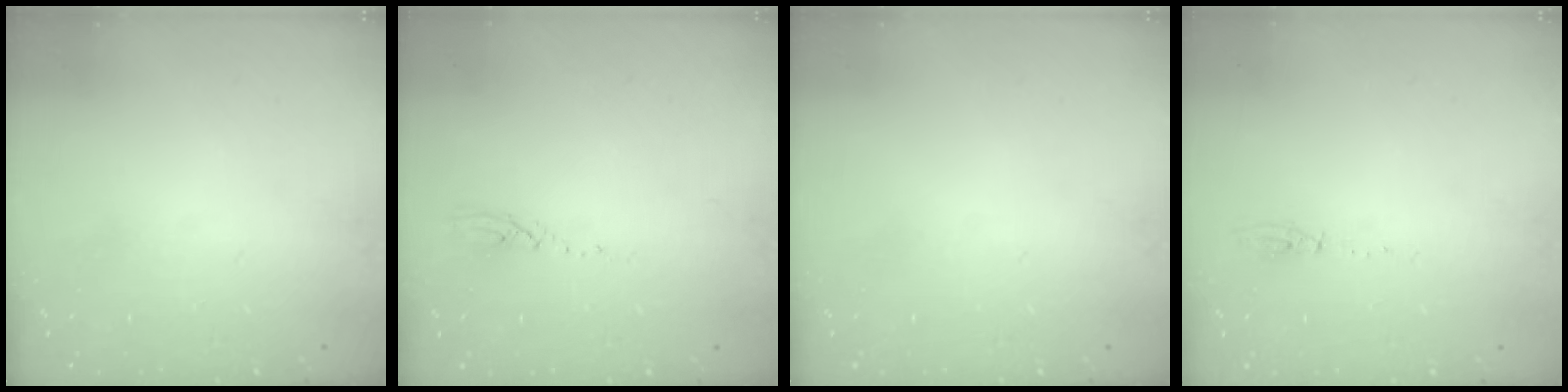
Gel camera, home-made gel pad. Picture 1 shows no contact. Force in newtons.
{"total": 3.4, "press": 3.3, "slide": 0.3}
{"total": 0.0}
{"total": 4.8, "press": 4.7, "slide": 1.0}